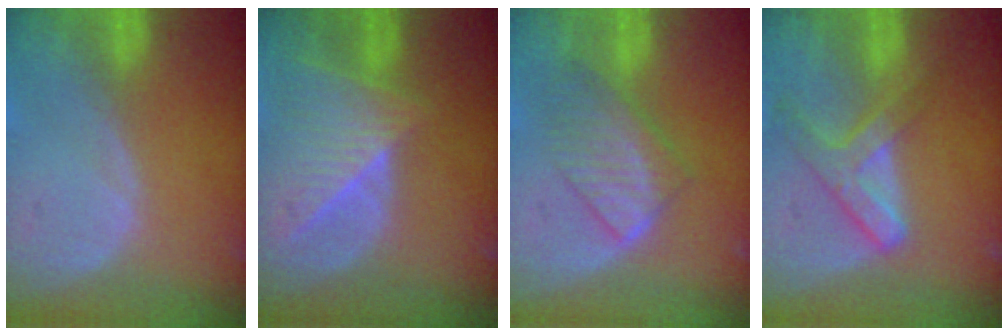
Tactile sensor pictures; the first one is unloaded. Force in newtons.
{"total": 8.0, "press": 7.3, "slide": 3.2}
{"total": 6.7, "press": 6.4, "slide": 1.9}
{"total": 7.2, "press": 6.1, "slide": 3.8}